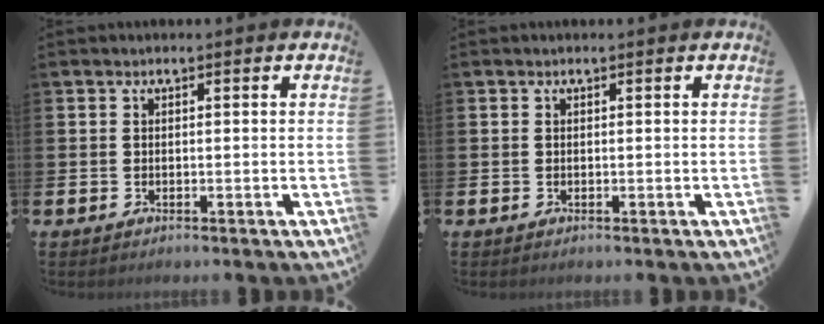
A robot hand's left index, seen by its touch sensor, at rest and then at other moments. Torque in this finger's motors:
{"motor_torque": [0.02, -0.04, -0.02, 0.02]}